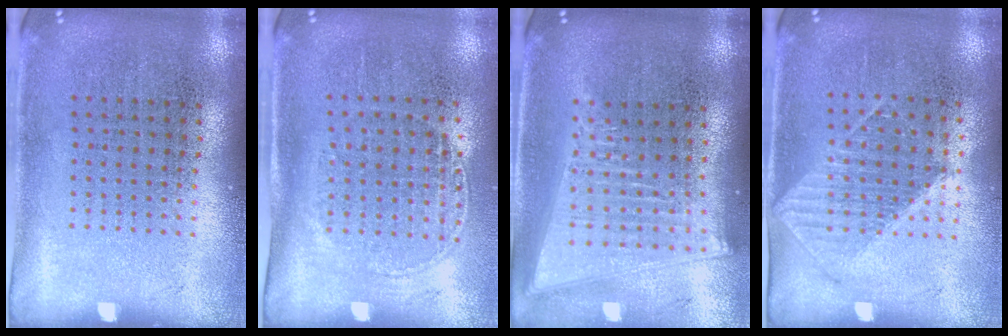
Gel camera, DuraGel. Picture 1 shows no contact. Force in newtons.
{"total": 1.5, "press": 1.2, "slide": 0.8}
{"total": 2.0, "press": 1.7, "slide": 1.1}
{"total": 1.1, "press": 1.0, "slide": 0.4}